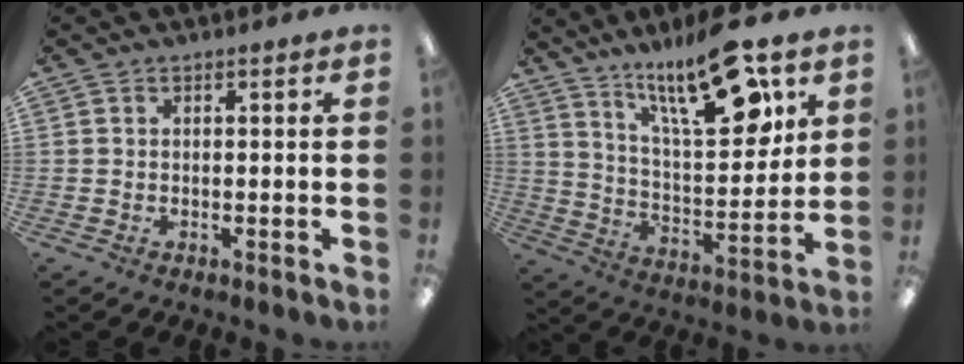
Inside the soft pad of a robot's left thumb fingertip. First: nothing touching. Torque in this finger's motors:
{"motor_torque": [0.16, 0.27, 1.22, -1.55, 0.17]}